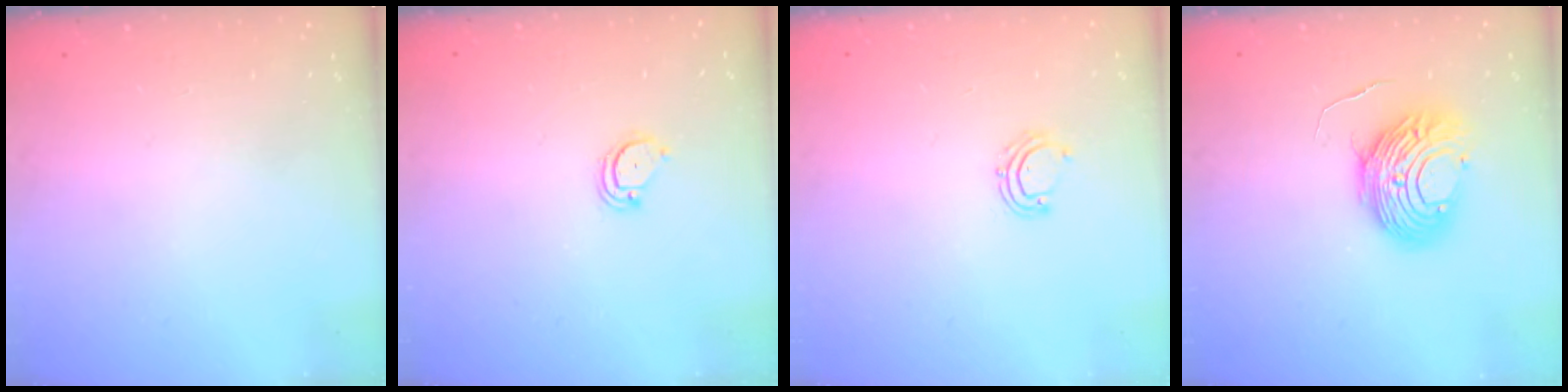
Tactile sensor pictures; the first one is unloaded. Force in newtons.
{"total": 2.4, "press": 2.4, "slide": 0.2}
{"total": 5.6, "press": 5.4, "slide": 1.5}
{"total": 10.9, "press": 10.8, "slide": 1.1}